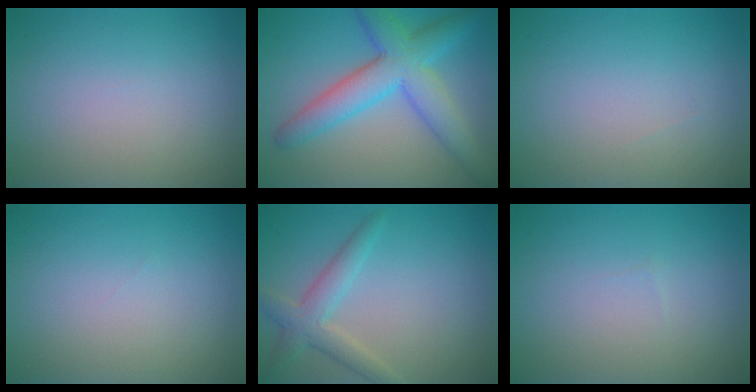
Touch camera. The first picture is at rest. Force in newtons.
{"total": 7.0, "press": 7.0, "slide": 0.1}
{"total": 0.0}
{"total": 0.0}
{"total": 3.1, "press": 3.1, "slide": 0.1}
{"total": 0.0}